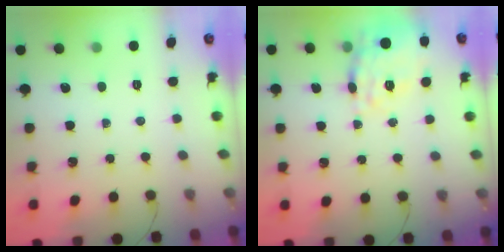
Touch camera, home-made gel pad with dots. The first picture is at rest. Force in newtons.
{"total": 18.0, "press": 17.8, "slide": 2.6}